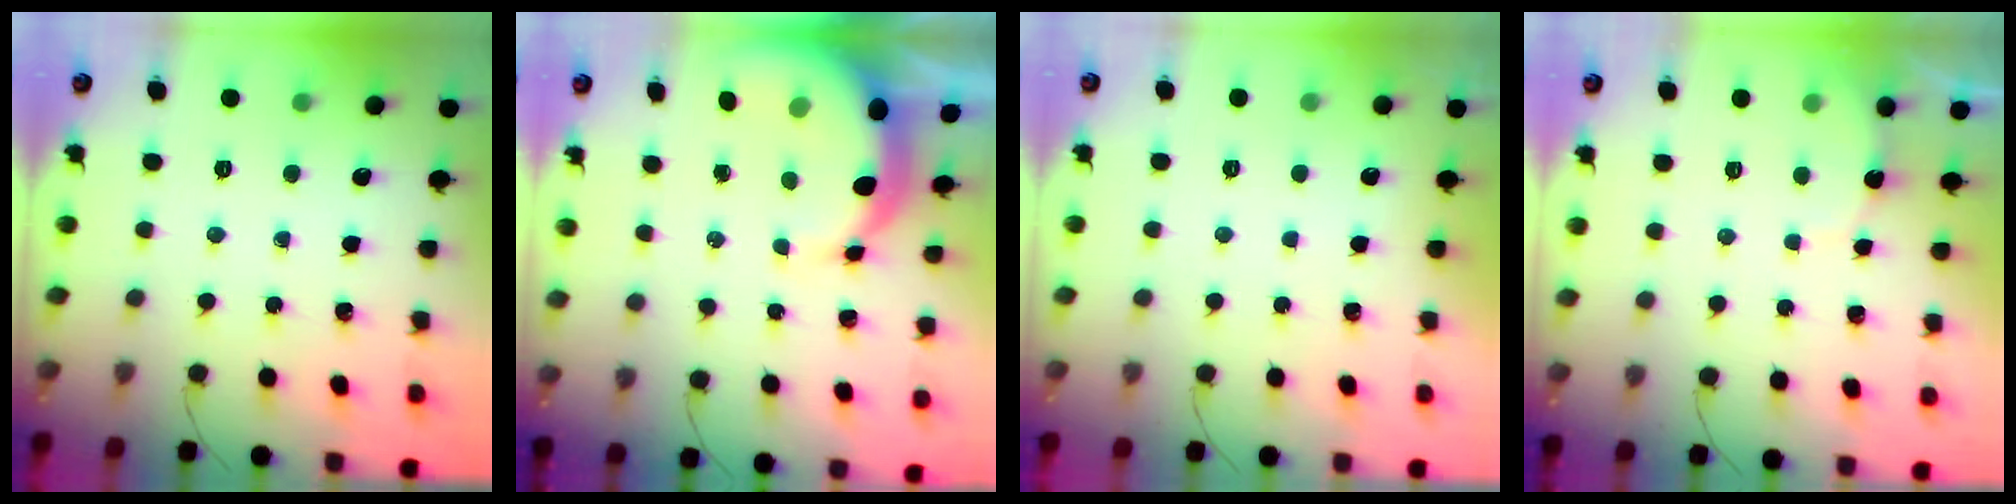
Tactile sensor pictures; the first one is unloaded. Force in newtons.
{"total": 8.2, "press": 8.0, "slide": 1.5}
{"total": 3.0, "press": 3.0, "slide": 0.1}
{"total": 4.8, "press": 4.7, "slide": 0.6}